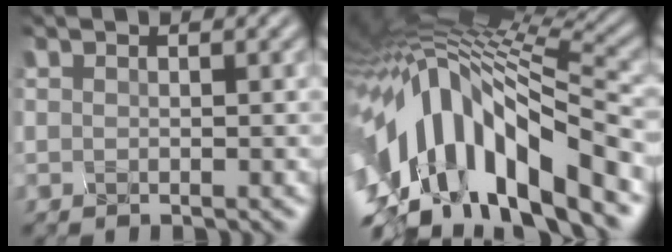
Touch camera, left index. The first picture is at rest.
{"total": 14.5, "force": [-5.1, 6.2, 12.1], "torque": [-0.223, 0.020, -0.089]}